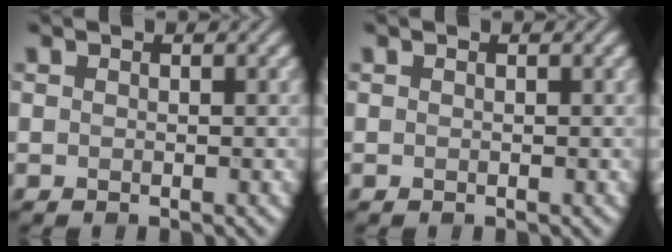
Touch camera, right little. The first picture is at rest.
{"total": 0.0}